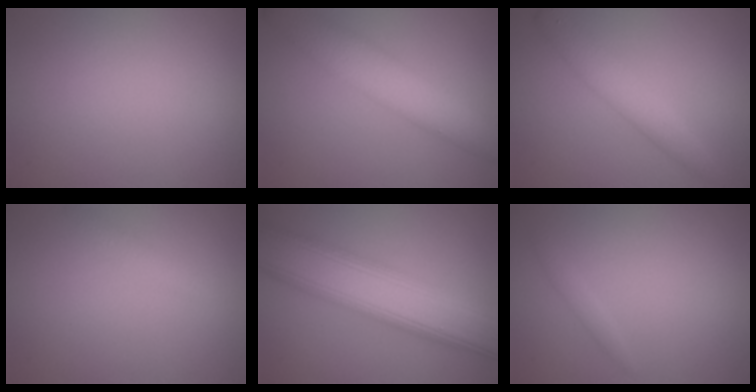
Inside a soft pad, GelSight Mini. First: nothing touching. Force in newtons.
{"total": 5.4, "press": 5.4, "slide": 0.1}
{"total": 3.1, "press": 3.1, "slide": 0.1}
{"total": 0.9, "press": 0.9, "slide": 0.1}
{"total": 9.6, "press": 9.6, "slide": 0.4}
{"total": 0.8, "press": 0.8, "slide": 0.0}